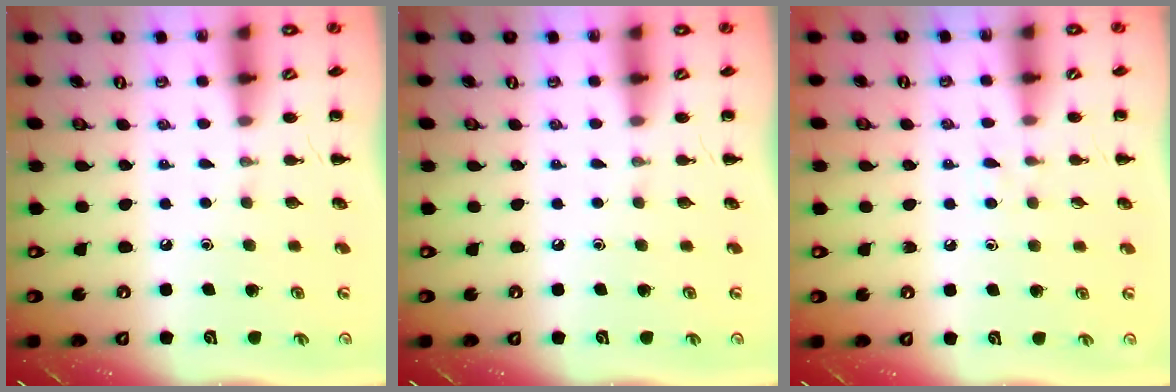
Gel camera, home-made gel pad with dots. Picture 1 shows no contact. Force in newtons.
{"total": 0.0}
{"total": 3.8, "press": 3.5, "slide": 1.4}